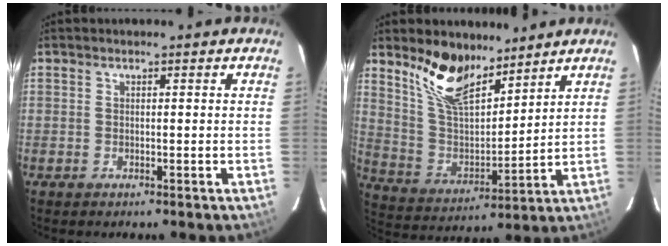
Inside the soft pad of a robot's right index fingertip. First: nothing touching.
{"total": 13.3, "force": [9.9, 5.1, 7.2], "torque": [-0.145, 0.001, 0.197]}